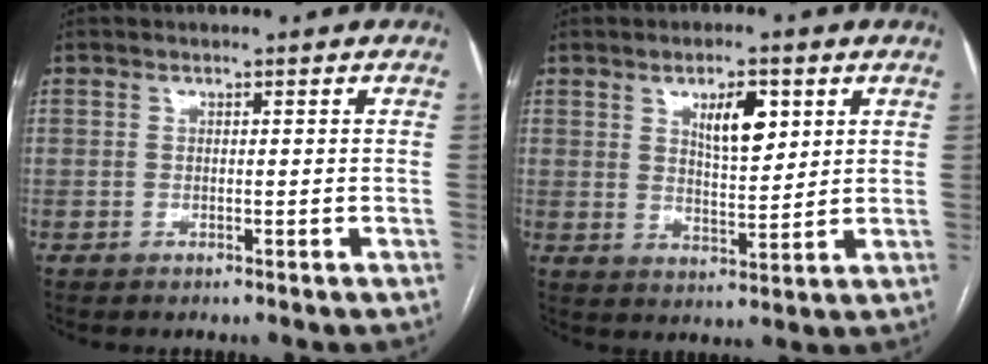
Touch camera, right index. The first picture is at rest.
{"total": 6.8, "force": [3.0, 2.3, 5.7], "torque": [-0.096, 0.001, 0.054]}